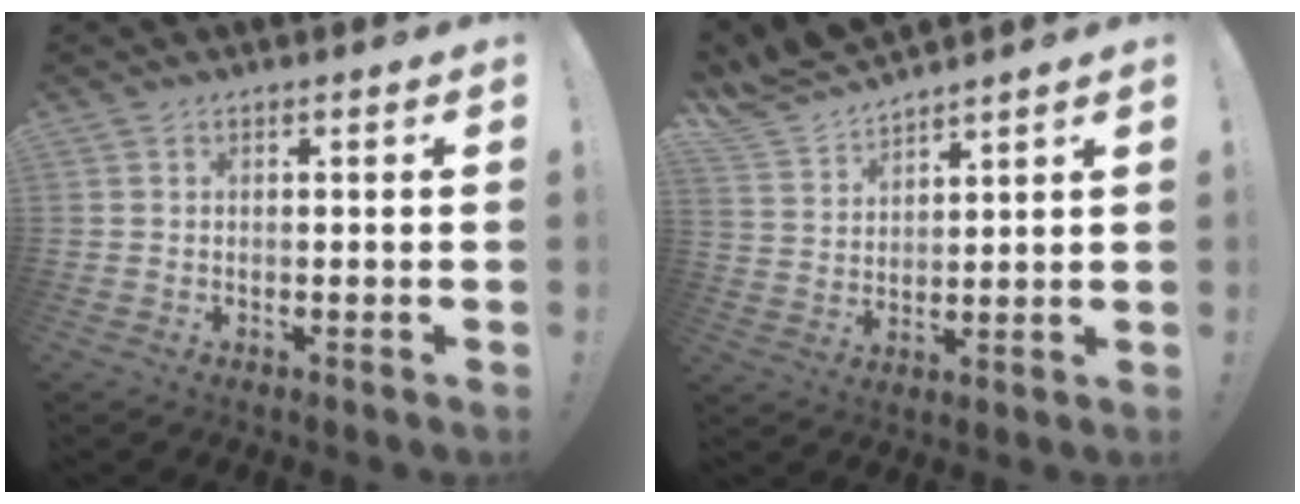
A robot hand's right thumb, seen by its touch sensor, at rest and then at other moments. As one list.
[{"total": 7.9, "force": [7.3, 2.4, 1.7], "torque": [-0.054, -0.062, 0.142]}]